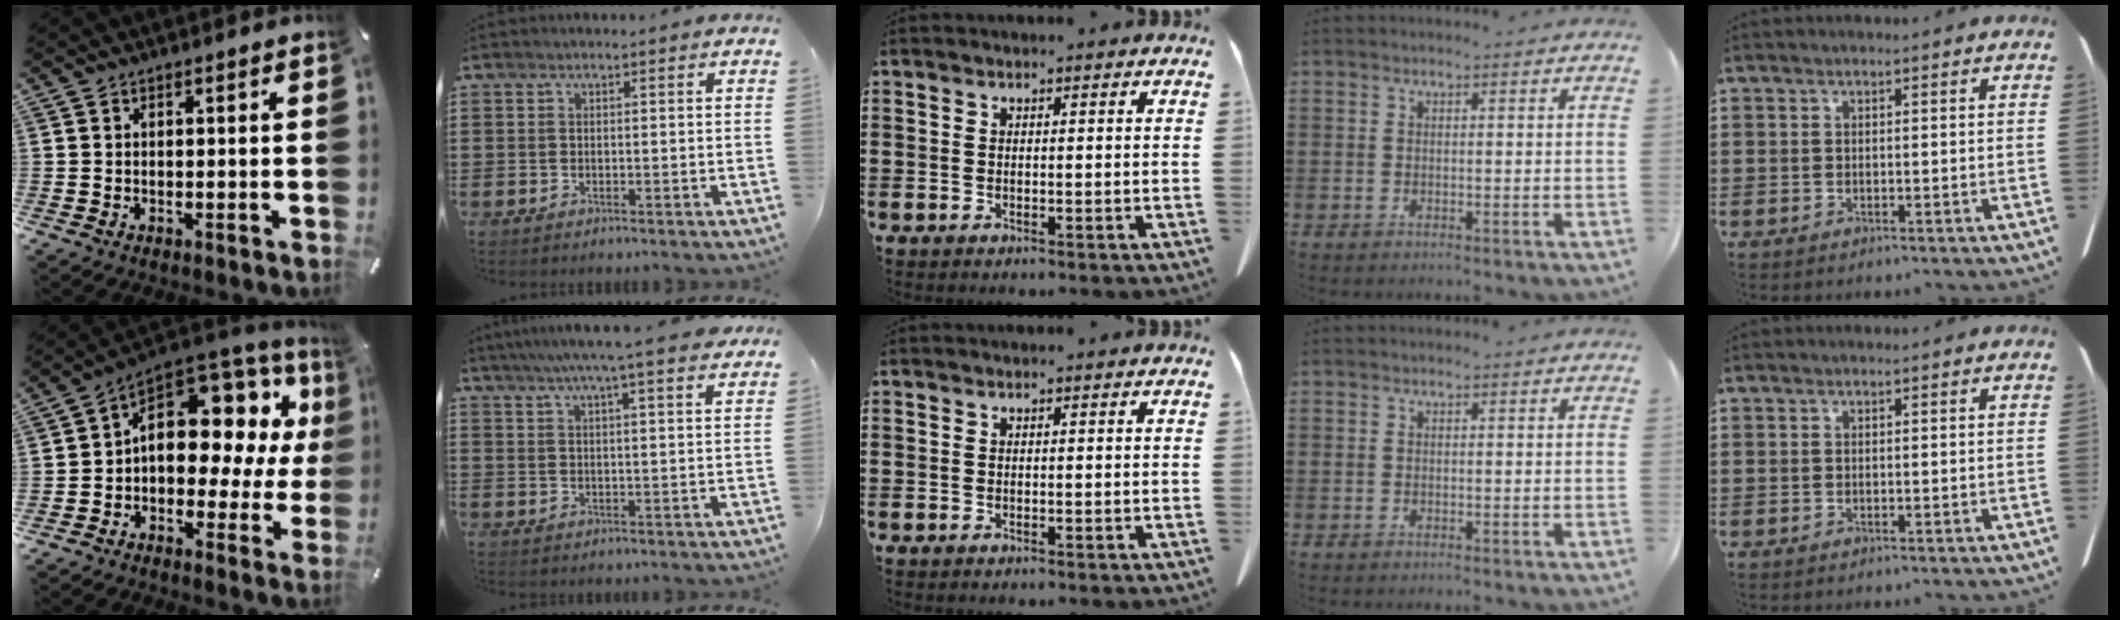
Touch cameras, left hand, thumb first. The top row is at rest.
{"thumb": {"total": 12.1, "force": [4.2, 8.2, 7.9], "torque": [-0.101, -0.050, 0.069]}, "index": {"total": 5.9, "force": [4.8, -0.4, 3.4], "torque": [-0.081, -0.014, 0.081]}}